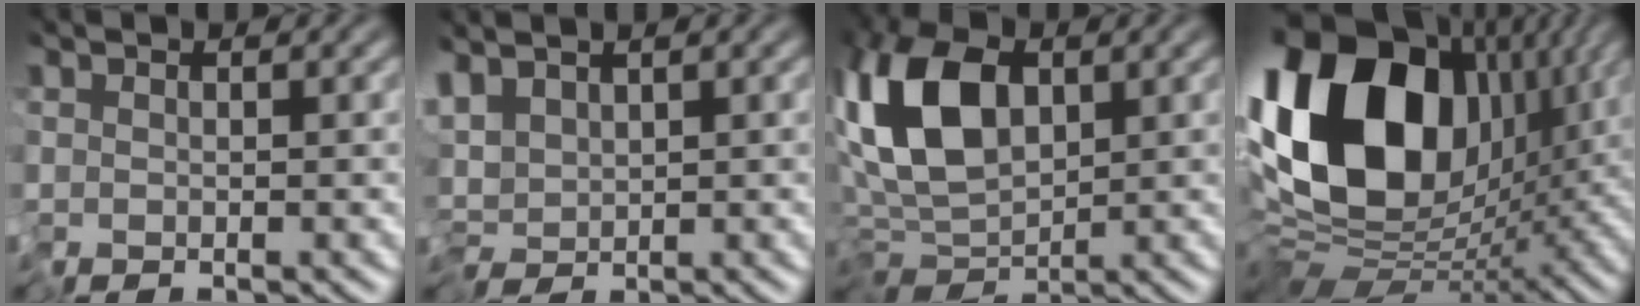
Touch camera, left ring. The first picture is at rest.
{"total": 2.6, "force": [0.3, 1.0, 2.4], "torque": [-0.042, 0.007, -0.001]}
{"total": 9.8, "force": [0.9, 5.5, 8.1], "torque": [-0.173, 0.005, 0.001]}
{"total": 18.3, "force": [4.0, 12.3, 12.9], "torque": [-0.274, 0.022, 0.060]}